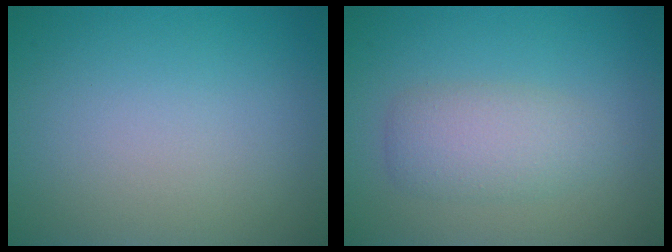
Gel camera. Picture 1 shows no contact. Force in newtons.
{"total": 3.2, "press": 3.2, "slide": 0.2}